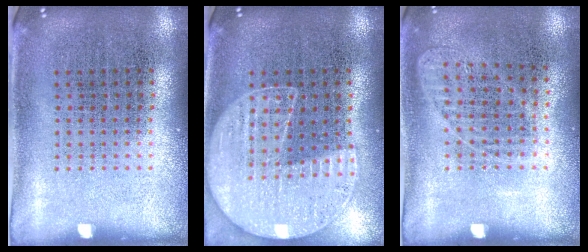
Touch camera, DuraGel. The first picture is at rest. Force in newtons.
{"total": 1.3, "press": 1.2, "slide": 0.3}
{"total": 1.0, "press": 1.0, "slide": 0.3}